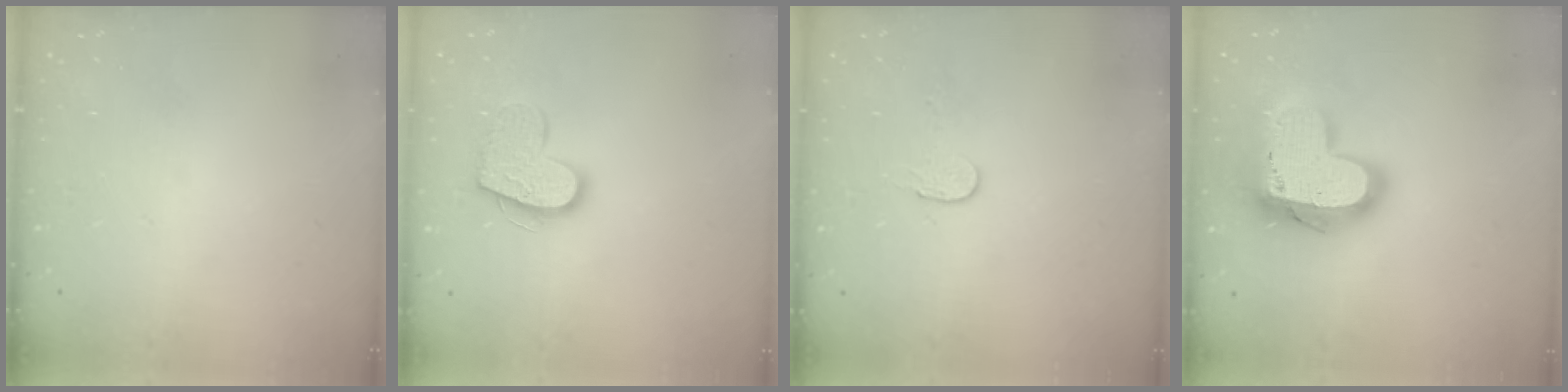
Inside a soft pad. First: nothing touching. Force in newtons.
{"total": 13.3, "press": 13.3, "slide": 0.9}
{"total": 2.7, "press": 2.7, "slide": 0.2}
{"total": 20.4, "press": 20.3, "slide": 1.6}